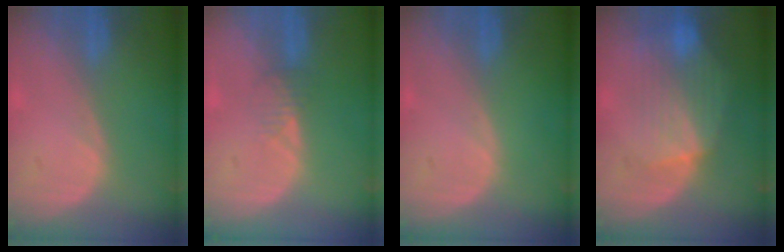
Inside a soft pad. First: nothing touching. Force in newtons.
{"total": 1.6, "press": 1.6, "slide": 0.2}
{"total": 0.0}
{"total": 8.9, "press": 8.0, "slide": 3.9}